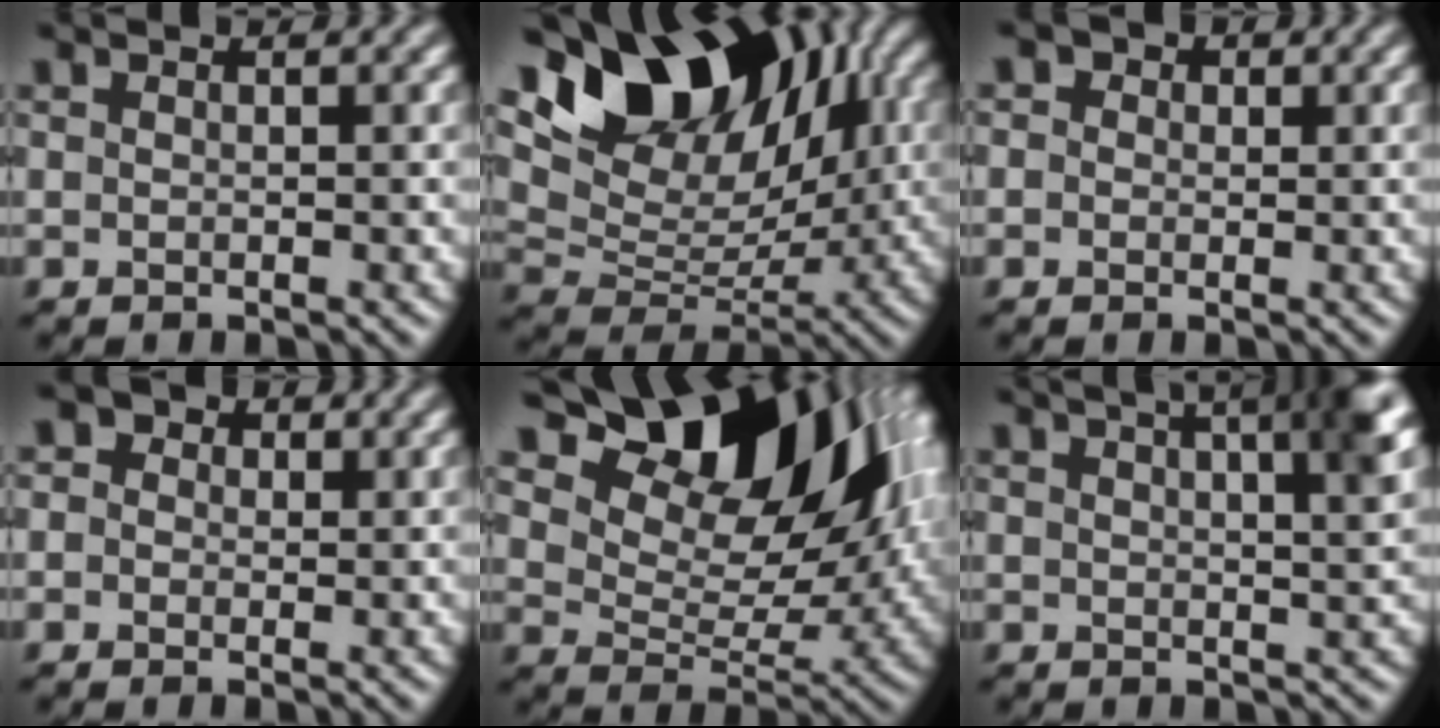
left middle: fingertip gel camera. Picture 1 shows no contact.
{"total": 13.3, "force": [6.2, 7.8, 8.8], "torque": [-0.139, 0.023, 0.104]}
{"total": 3.6, "force": [1.6, 2.9, 1.4], "torque": [0.005, 0.026, -0.017]}
{"total": 4.2, "force": [1.6, 3.5, 1.6], "torque": [-0.001, 0.029, -0.016]}
{"total": 13.5, "force": [6.7, 7.8, 8.8], "torque": [-0.129, 0.012, 0.115]}
{"total": 7.5, "force": [3.5, 2.9, 6.0], "torque": [-0.048, 0.044, 0.032]}